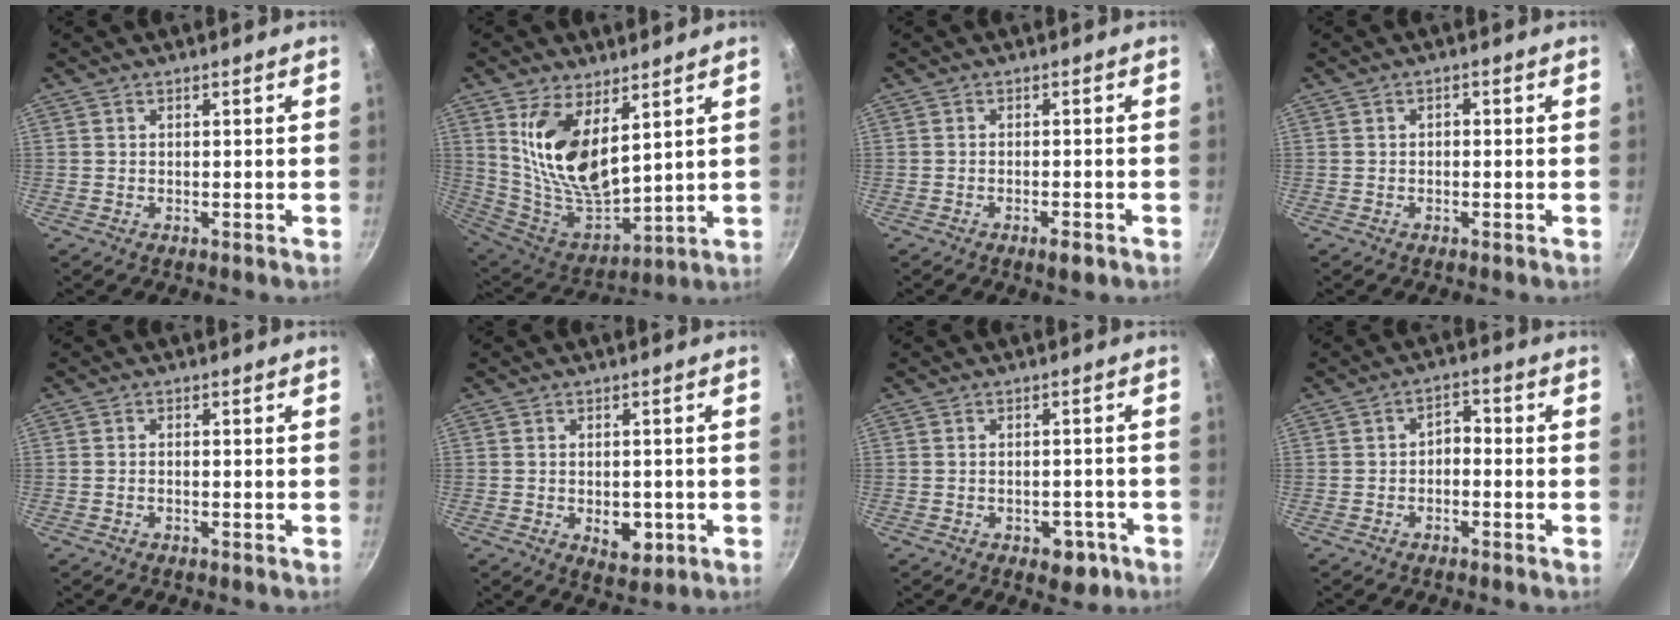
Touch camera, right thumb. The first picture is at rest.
{"total": 16.3, "force": [6.2, 7.9, 12.8], "torque": [-0.224, -0.059, 0.136]}
{"total": 2.6, "force": [-1.5, 0.7, 2.0], "torque": [-0.034, 0.009, -0.022]}
{"total": 1.1, "force": [-0.2, 0.8, 0.7], "torque": [-0.011, 0.007, -0.004]}
{"total": 0.8, "force": [-0.5, 0.3, 0.5], "torque": [-0.014, 0.007, -0.013]}
{"total": 5.5, "force": [-1.4, 3.4, 4.1], "torque": [-0.036, 0.002, -0.013]}
{"total": 5.1, "force": [-2.6, 3.1, 3.1], "torque": [-0.018, 0.021, -0.021]}
{"total": 3.1, "force": [-1.1, 2.0, 2.1], "torque": [-0.021, 0.022, -0.022]}